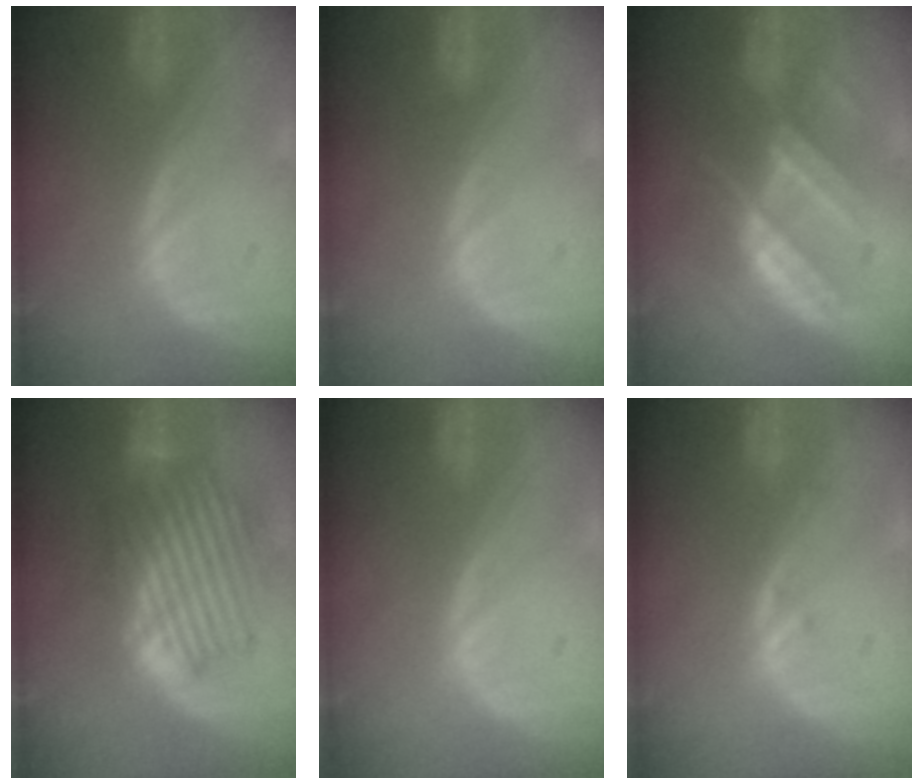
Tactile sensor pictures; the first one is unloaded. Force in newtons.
{"total": 0.6, "press": 0.6, "slide": 0.2}
{"total": 7.2, "press": 7.2, "slide": 0.6}
{"total": 8.5, "press": 8.3, "slide": 2.0}
{"total": 0.0}
{"total": 0.7, "press": 0.6, "slide": 0.3}